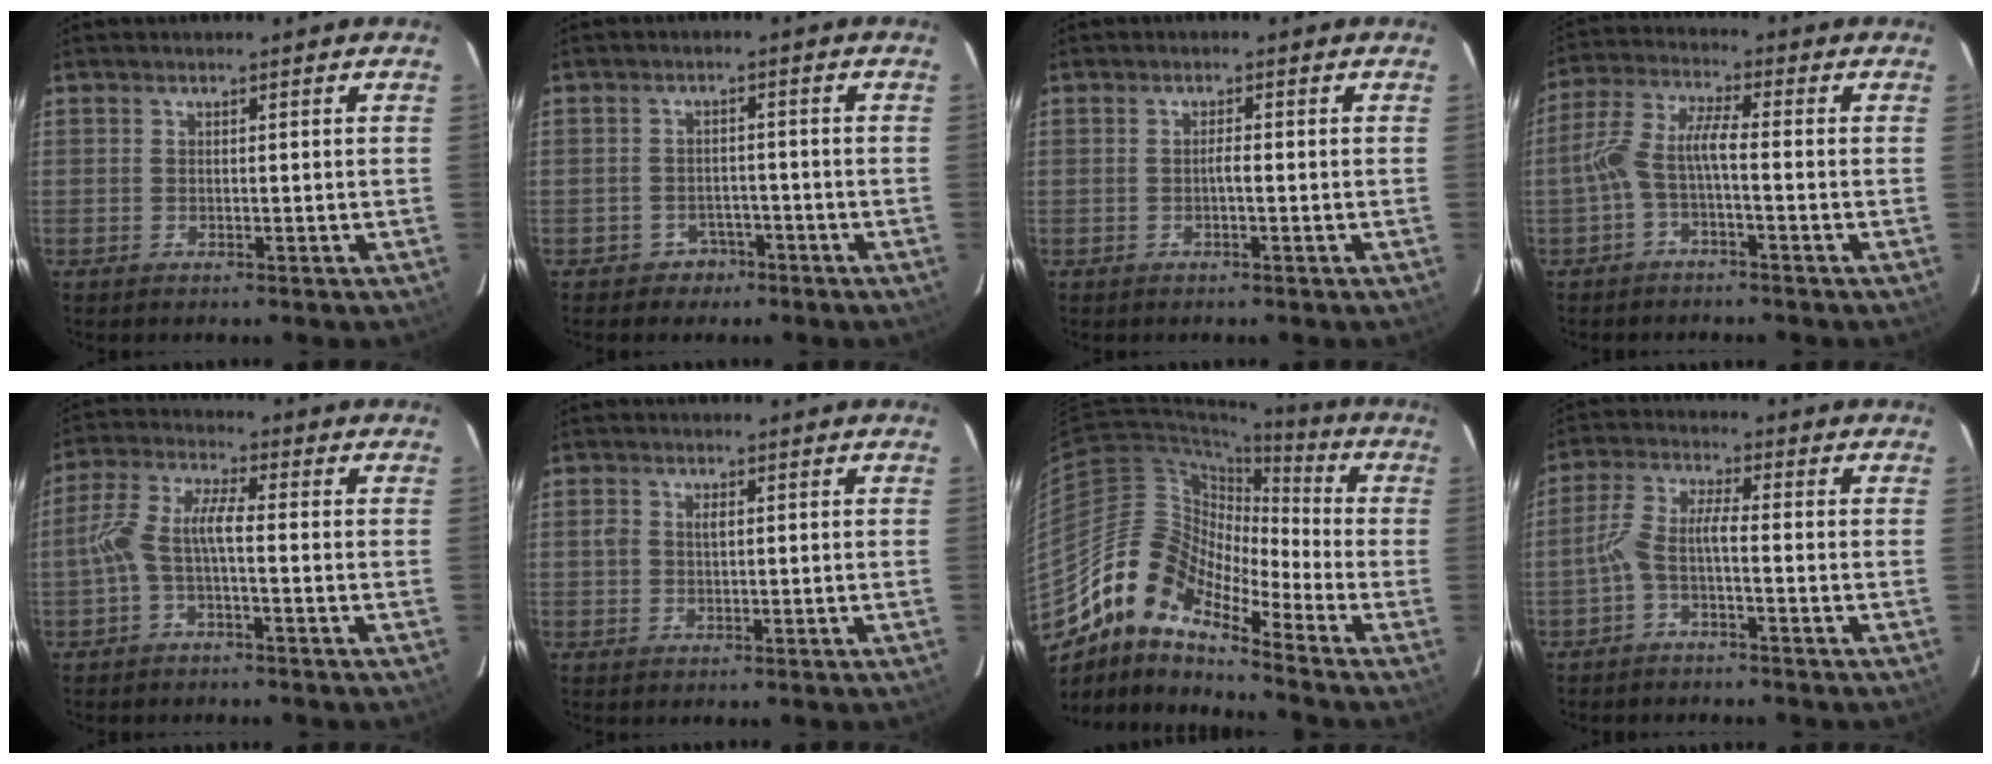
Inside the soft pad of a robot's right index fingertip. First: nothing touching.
{"total": 4.1, "force": [-2.6, 3.2, 0.2], "torque": [-0.011, 0.019, -0.033]}
{"total": 1.1, "force": [-0.4, 0.1, 1.0], "torque": [-0.018, 0.004, -0.008]}
{"total": 5.9, "force": [-2.1, 1.2, 5.4], "torque": [-0.130, 0.014, -0.042]}
{"total": 6.2, "force": [-1.8, 1.4, 5.8], "torque": [-0.136, 0.014, -0.036]}
{"total": 2.2, "force": [0.3, 1.6, 1.5], "torque": [-0.027, 0.004, 0.004]}
{"total": 13.3, "force": [-9.5, 5.1, 7.9], "torque": [-0.124, 0.010, -0.199]}
{"total": 4.4, "force": [-2.0, 0.7, 3.8], "torque": [-0.097, 0.014, -0.041]}